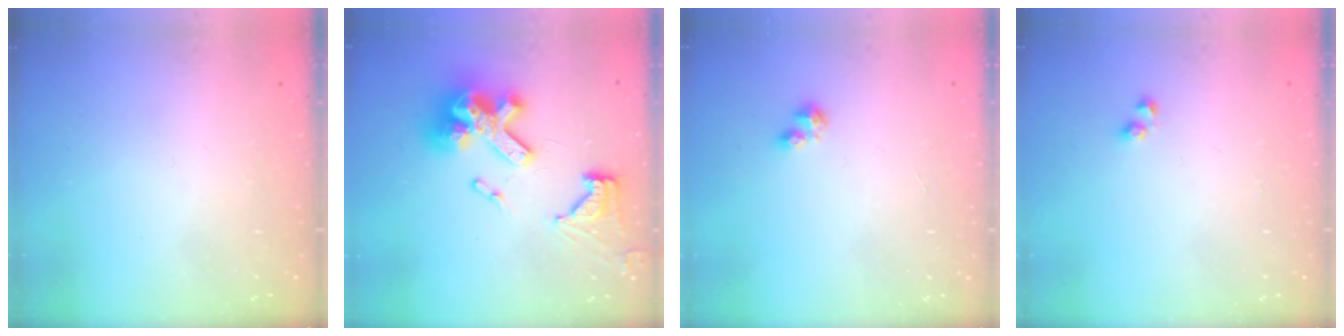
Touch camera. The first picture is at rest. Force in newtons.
{"total": 20.2, "press": 20.1, "slide": 2.1}
{"total": 2.5, "press": 2.5, "slide": 0.4}
{"total": 2.9, "press": 2.7, "slide": 1.1}